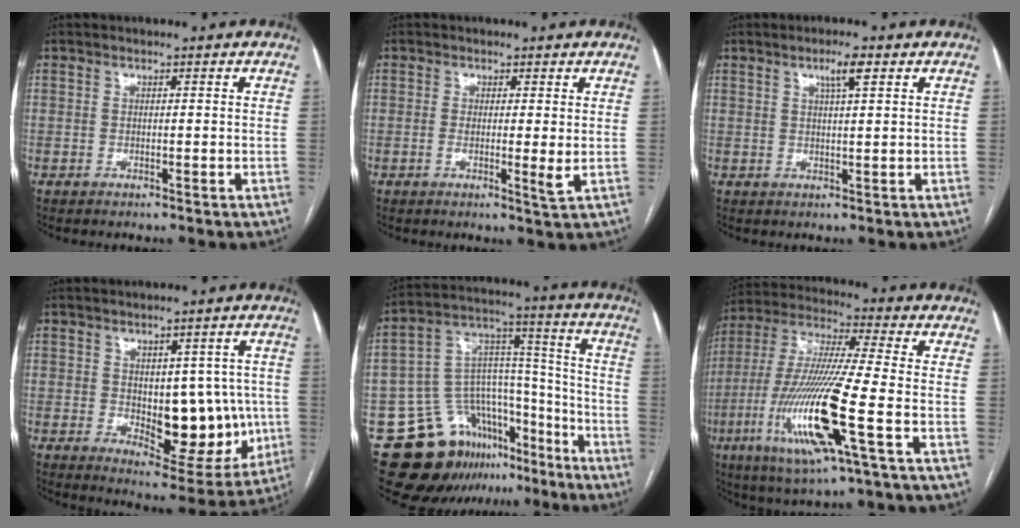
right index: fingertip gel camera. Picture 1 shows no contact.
{"total": 3.0, "force": [-0.2, 0.1, 3.0], "torque": [-0.049, -0.006, -0.002]}
{"total": 3.2, "force": [1.7, 0.2, 2.7], "torque": [-0.049, 0.002, 0.029]}
{"total": 12.4, "force": [-0.9, 6.3, 10.7], "torque": [-0.122, 0.004, 0.011]}
{"total": 19.1, "force": [-13.0, 11.8, 7.5], "torque": [-0.112, 0.083, -0.197]}
{"total": 18.5, "force": [-5.9, 0.5, 17.5], "torque": [-0.374, -0.025, -0.113]}